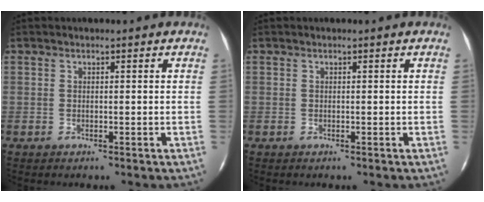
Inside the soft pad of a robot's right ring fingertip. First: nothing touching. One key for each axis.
{"total": 0.0}